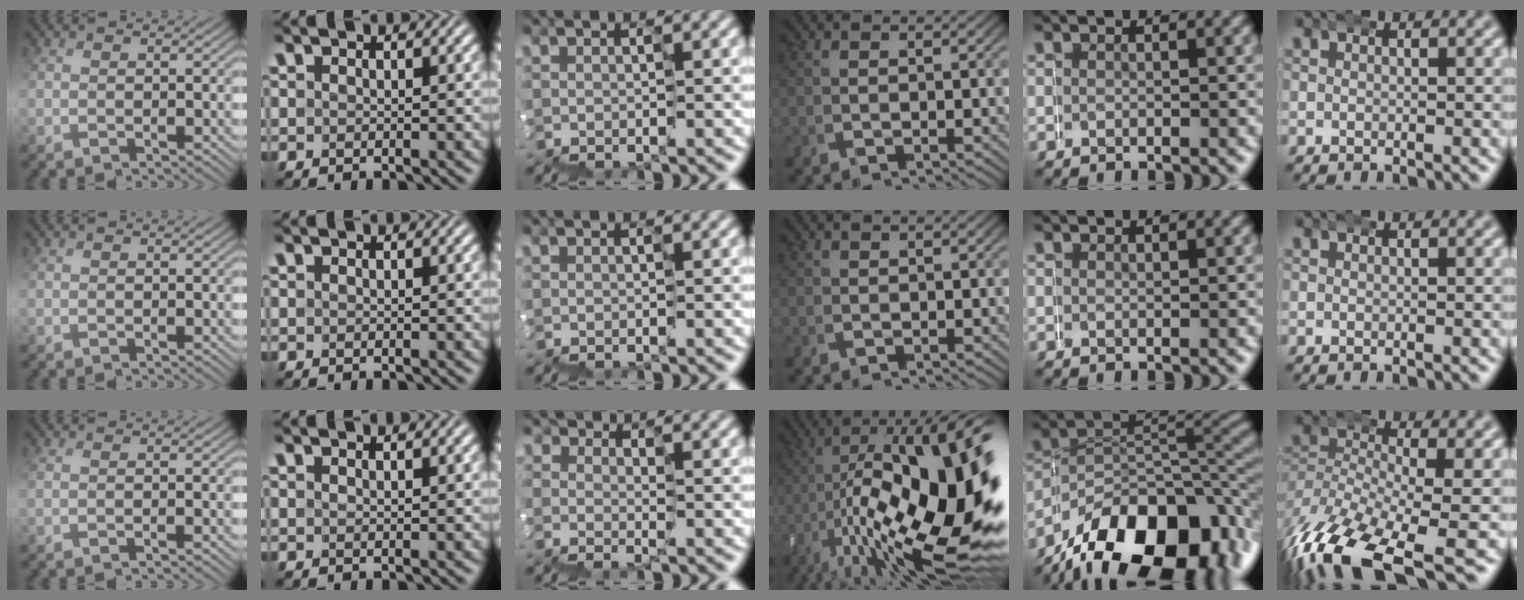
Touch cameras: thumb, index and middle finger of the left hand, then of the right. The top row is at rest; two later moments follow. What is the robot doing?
{"motion": "wrap", "object": "duck tape"}